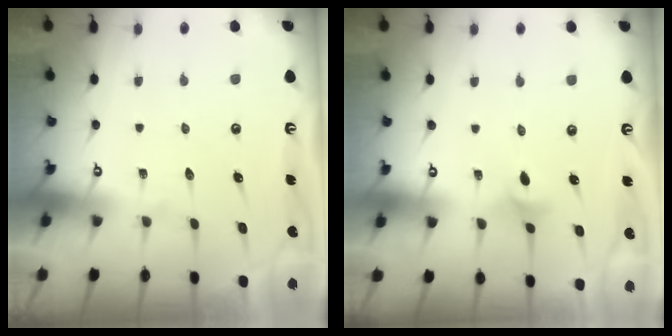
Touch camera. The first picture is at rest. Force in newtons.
{"total": 3.1, "press": 3.0, "slide": 0.7}